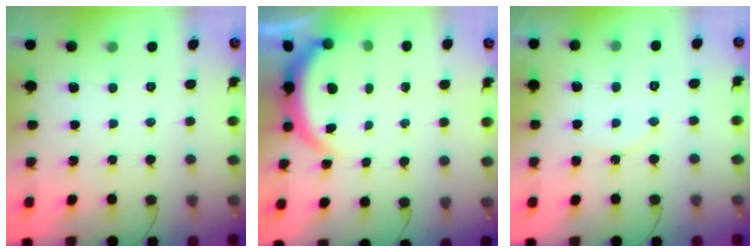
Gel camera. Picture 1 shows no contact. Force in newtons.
{"total": 3.9, "press": 3.9, "slide": 0.2}
{"total": 5.6, "press": 5.5, "slide": 0.4}